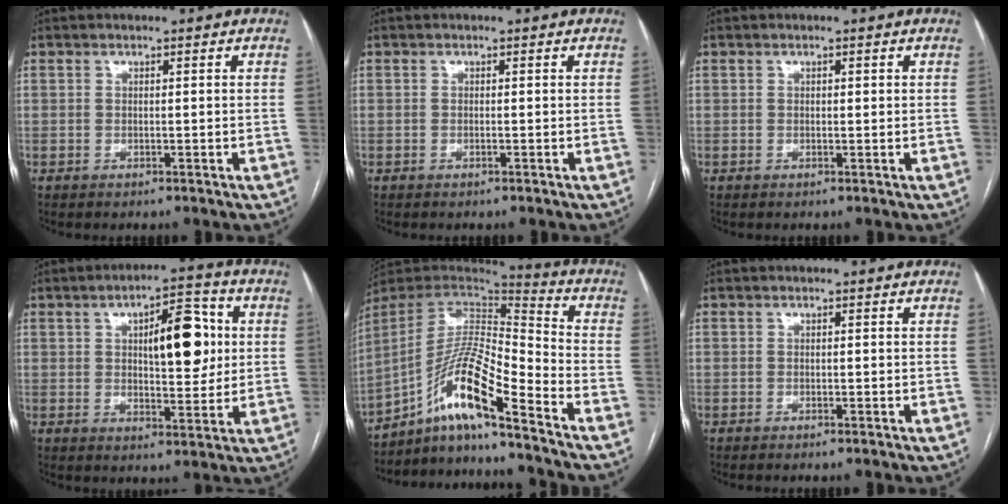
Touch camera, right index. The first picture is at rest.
{"total": 0.0}
{"total": 0.5, "force": [0.2, 0.2, 0.4], "torque": [-0.003, 0.001, 0.002]}
{"total": 11.0, "force": [2.3, 3.9, 10.0], "torque": [-0.143, 0.016, 0.036]}
{"total": 14.4, "force": [-9.6, 0.6, 10.8], "torque": [-0.202, 0.015, -0.171]}
{"total": 0.0}